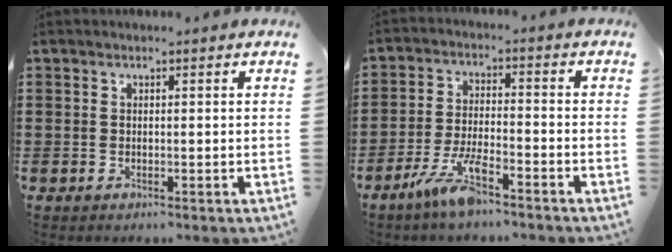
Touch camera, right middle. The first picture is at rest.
{"total": 6.9, "force": [-4.8, 1.3, 4.9], "torque": [-0.105, -0.004, -0.090]}